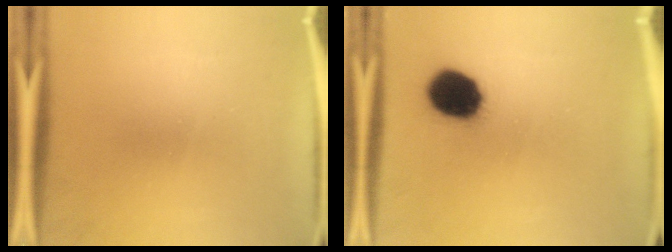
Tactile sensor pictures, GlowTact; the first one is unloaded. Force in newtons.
{"total": 13.4}